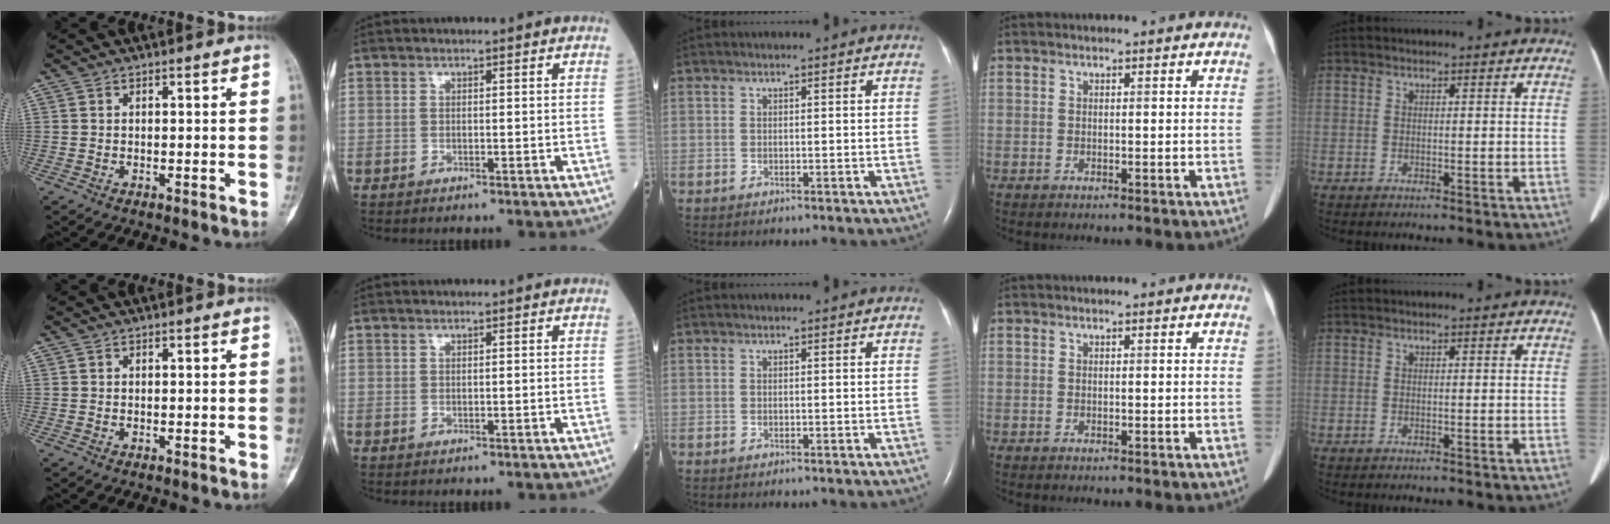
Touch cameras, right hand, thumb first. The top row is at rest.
{}